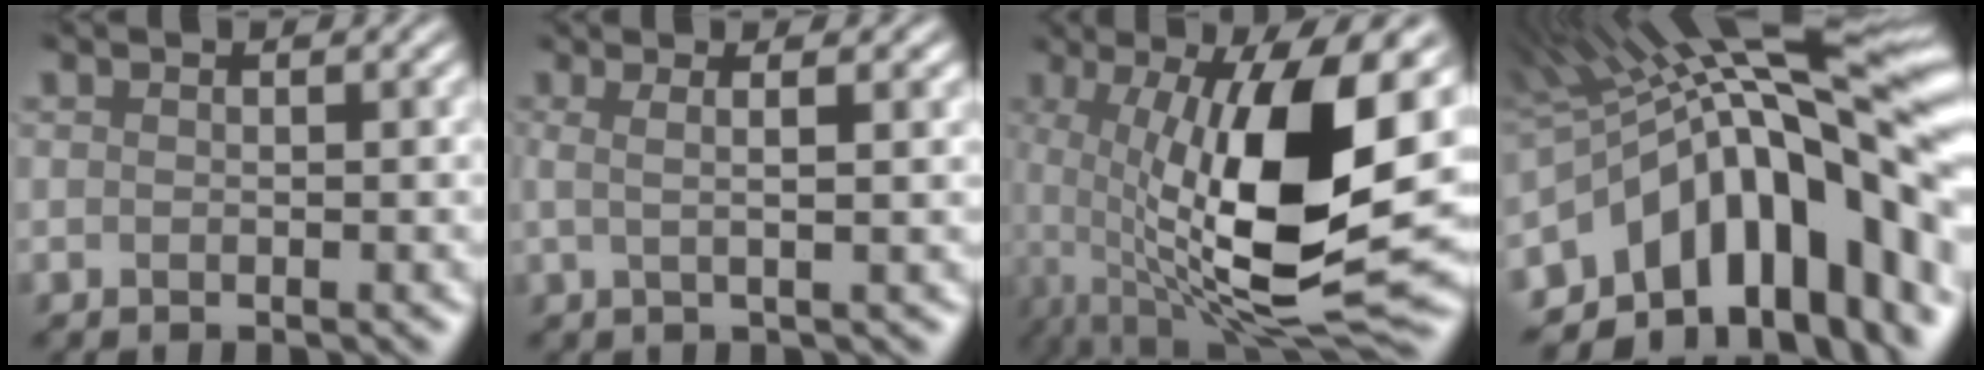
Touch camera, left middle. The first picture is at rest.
{"total": 1.5, "force": [1.1, 0.2, 1.0], "torque": [-0.011, -0.011, 0.009]}
{"total": 11.8, "force": [2.5, 3.3, 11.1], "torque": [-0.203, -0.024, 0.049]}
{"total": 14.5, "force": [-0.9, 6.9, 12.7], "torque": [-0.183, 0.034, -0.031]}